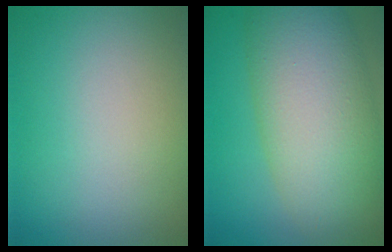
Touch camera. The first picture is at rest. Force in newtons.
{"total": 9.9, "press": 9.9, "slide": 0.4}